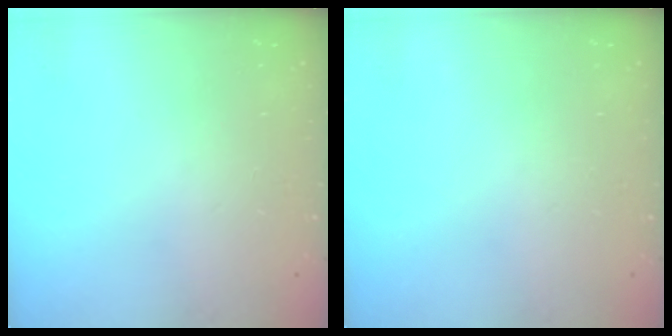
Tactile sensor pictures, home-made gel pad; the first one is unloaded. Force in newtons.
{"total": 0.0}